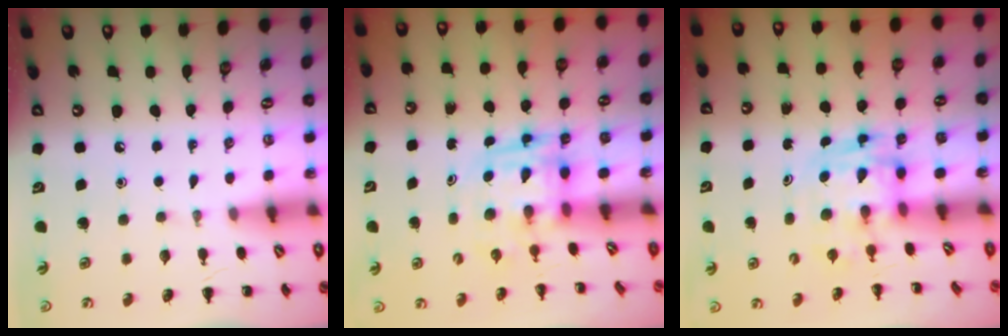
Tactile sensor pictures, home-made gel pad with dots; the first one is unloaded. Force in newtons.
{"total": 3.8, "press": 3.7, "slide": 0.7}
{"total": 3.5, "press": 3.4, "slide": 0.6}